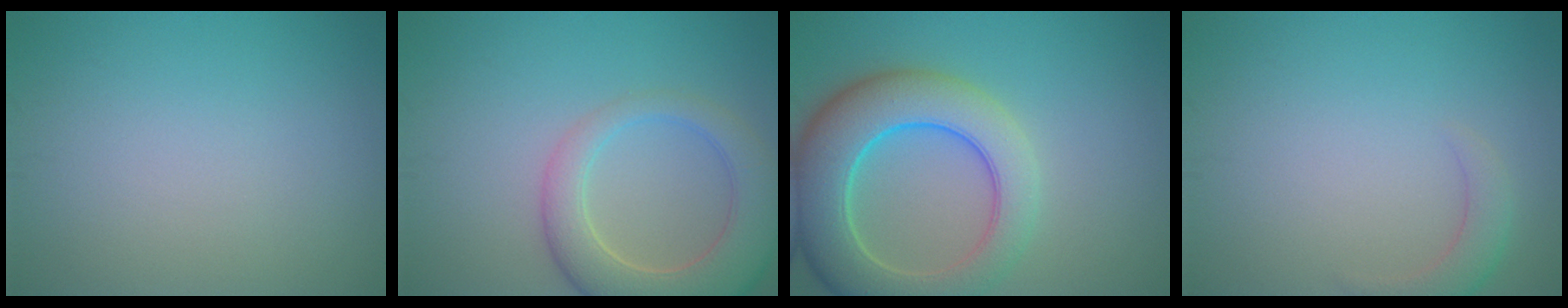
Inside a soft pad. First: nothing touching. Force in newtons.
{"total": 6.8, "press": 6.8, "slide": 0.6}
{"total": 8.9, "press": 8.8, "slide": 0.7}
{"total": 2.1, "press": 2.1, "slide": 0.2}